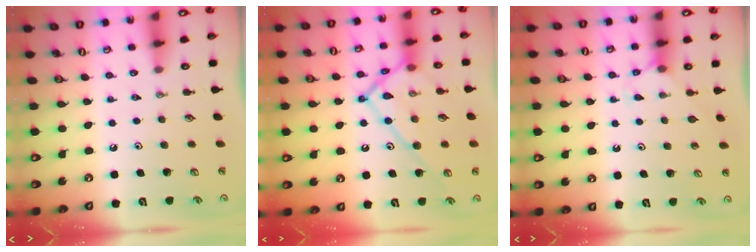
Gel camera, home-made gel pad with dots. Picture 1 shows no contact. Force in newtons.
{"total": 16.5, "press": 16.4, "slide": 1.8}
{"total": 6.5, "press": 6.5, "slide": 0.6}